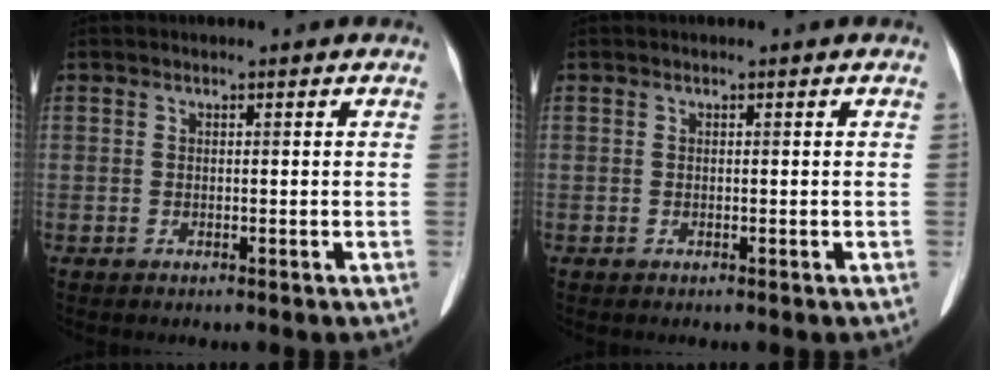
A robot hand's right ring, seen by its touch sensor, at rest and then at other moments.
{"total": 0.0}